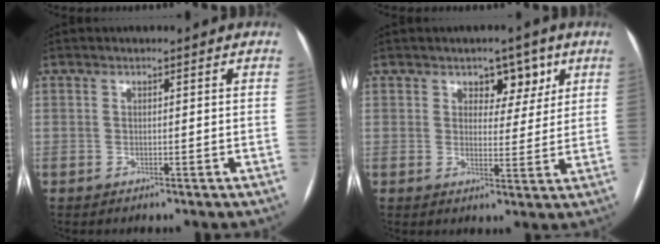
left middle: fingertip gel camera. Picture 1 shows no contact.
{"total": 4.9, "force": [2.8, 3.1, 2.6], "torque": [-0.023, 0.007, 0.039]}